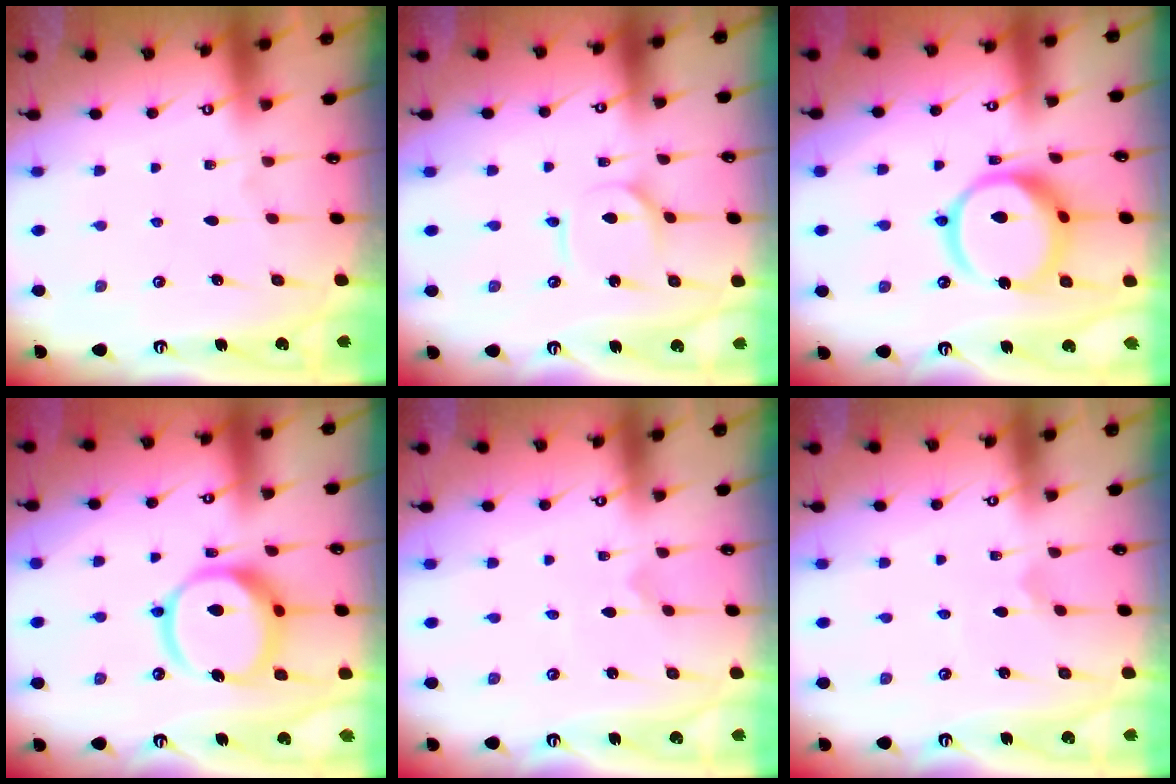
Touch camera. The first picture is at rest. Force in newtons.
{"total": 3.0, "press": 3.0, "slide": 0.3}
{"total": 16.0, "press": 15.9, "slide": 1.9}
{"total": 15.6, "press": 15.5, "slide": 2.0}
{"total": 0.0}
{"total": 0.7, "press": 0.7, "slide": 0.1}